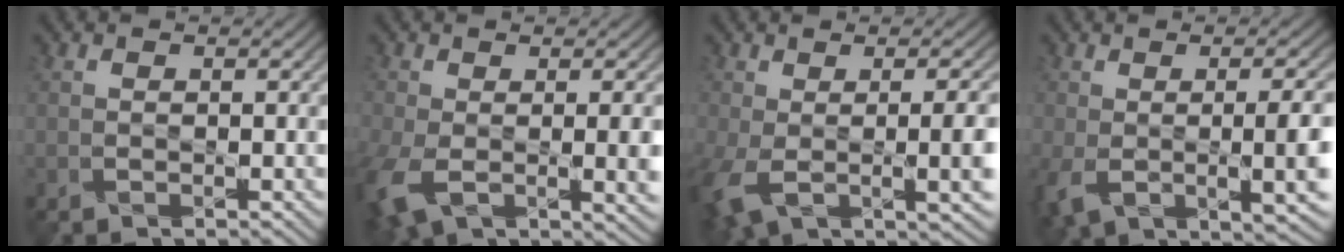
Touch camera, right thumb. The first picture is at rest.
{"total": 9.5, "force": [-2.4, 5.4, 7.5], "torque": [-0.189, -0.044, -0.016]}
{"total": 8.9, "force": [-2.1, 4.0, 7.7], "torque": [-0.164, -0.035, -0.017]}
{"total": 7.9, "force": [-1.6, 3.2, 7.1], "torque": [-0.139, -0.021, -0.014]}